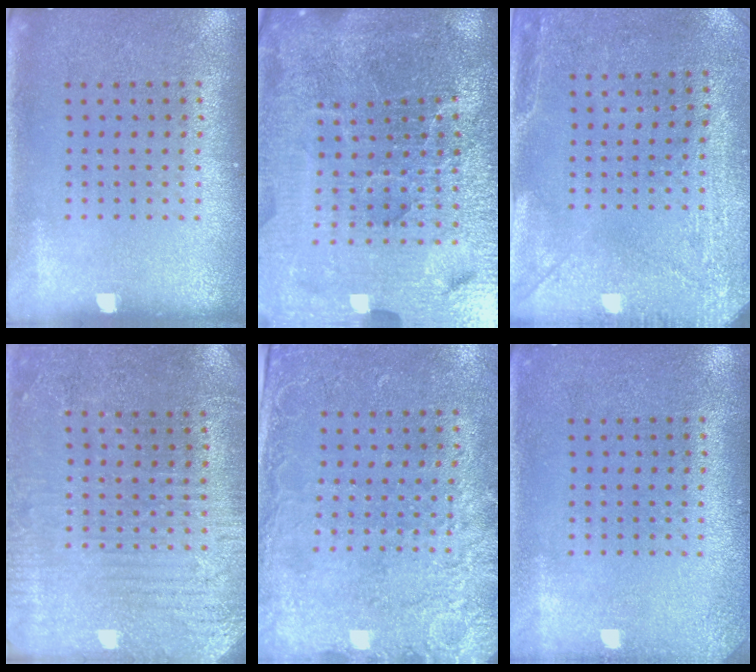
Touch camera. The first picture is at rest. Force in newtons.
{"total": 6.8, "press": 6.0, "slide": 3.2}
{"total": 3.0, "press": 2.4, "slide": 1.8}
{"total": 2.9, "press": 2.8, "slide": 0.6}
{"total": 2.5, "press": 2.0, "slide": 1.5}
{"total": 1.2, "press": 1.2, "slide": 0.1}